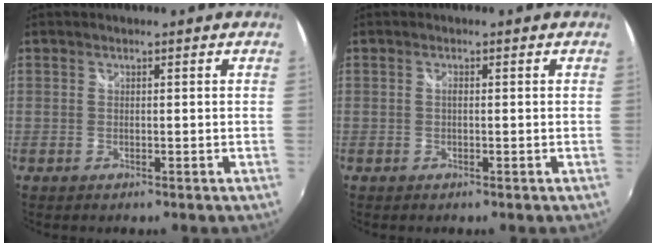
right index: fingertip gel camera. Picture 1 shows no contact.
{"total": 0.5, "force": [0.0, 0.2, 0.5], "torque": [-0.009, 0.002, -0.002]}